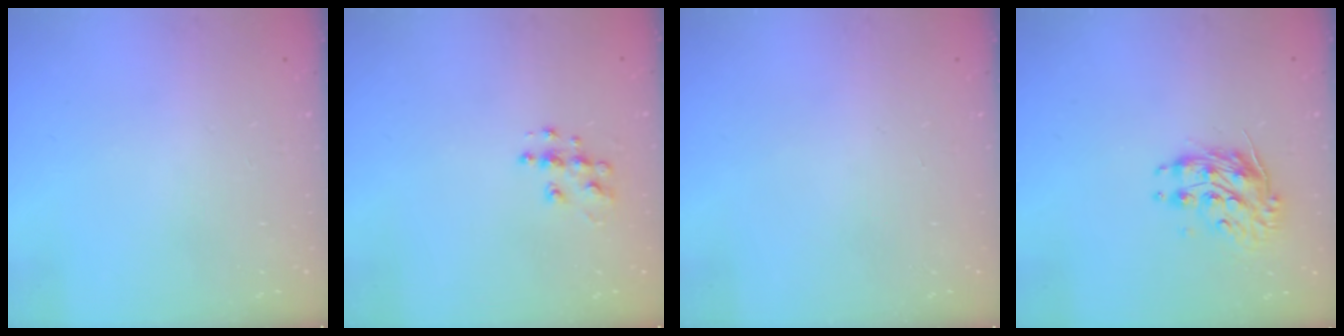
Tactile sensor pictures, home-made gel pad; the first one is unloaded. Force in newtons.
{"total": 7.0, "press": 6.9, "slide": 0.3}
{"total": 0.0}
{"total": 8.9, "press": 8.9, "slide": 0.3}